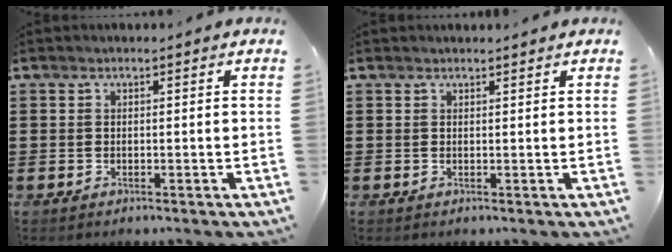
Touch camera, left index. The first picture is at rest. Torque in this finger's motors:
{"motor_torque": [0.19, -0.33, 0.07, 0.00]}